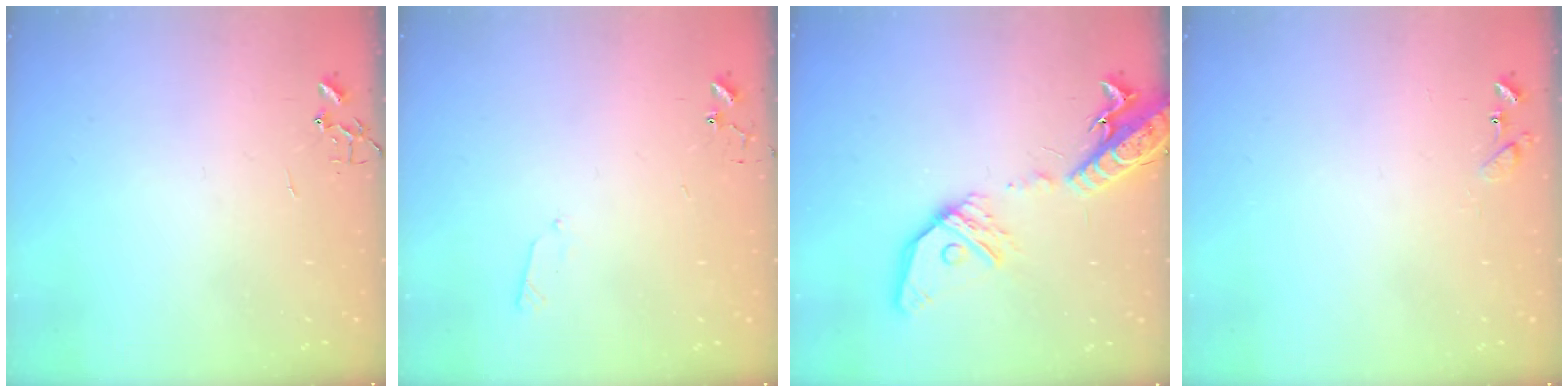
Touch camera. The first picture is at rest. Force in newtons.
{"total": 4.1, "press": 4.0, "slide": 0.6}
{"total": 19.6, "press": 19.2, "slide": 4.0}
{"total": 6.7, "press": 6.6, "slide": 0.8}